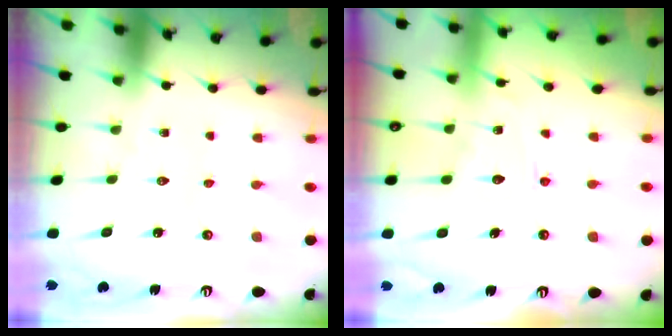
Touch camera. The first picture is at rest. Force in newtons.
{"total": 8.8, "press": 8.7, "slide": 0.6}